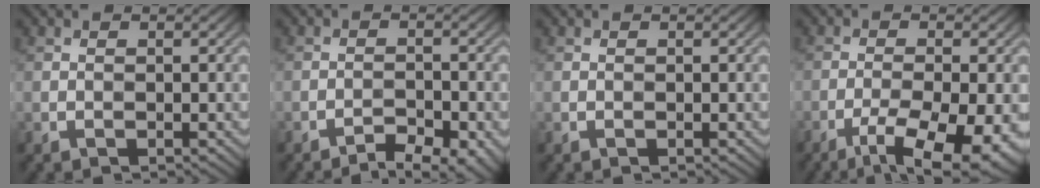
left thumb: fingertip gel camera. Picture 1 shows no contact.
{"total": 5.2, "force": [-3.9, 1.3, 3.1], "torque": [-0.056, 0.002, -0.057]}
{"total": 0.0}
{"total": 10.0, "force": [-6.0, 2.7, 7.5], "torque": [-0.140, -0.027, -0.080]}